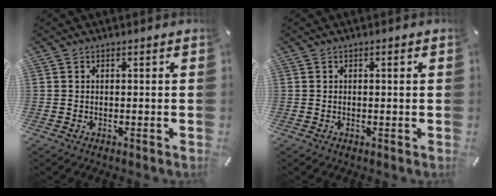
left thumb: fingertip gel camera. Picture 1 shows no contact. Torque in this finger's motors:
{"motor_torque": [-0.30, -0.65, -0.09, 0.01, 0.01]}